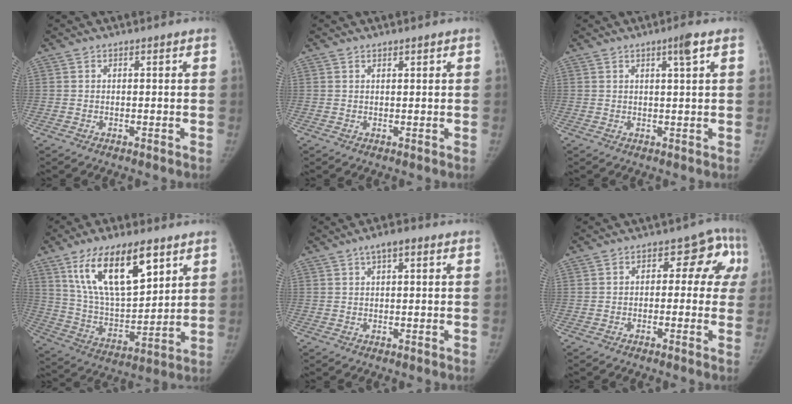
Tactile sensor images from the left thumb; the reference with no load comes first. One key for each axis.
{"total": 0.6, "fx": 0.6, "fy": 0.1, "fz": 0.2, "tx": -0.002, "ty": -0.004, "tz": 0.011}
{"total": 3.0, "fx": 1.5, "fy": 0.0, "fz": 2.5, "tx": -0.042, "ty": -0.006, "tz": 0.027}
{"total": 19.8, "fx": 10.2, "fy": 8.6, "fz": 14.6, "tx": -0.223, "ty": -0.040, "tz": 0.192}
{"total": 3.6, "fx": 1.7, "fy": 1.5, "fz": 2.9, "tx": -0.041, "ty": 0.011, "tz": 0.023}
{"total": 8.5, "fx": -0.2, "fy": 5.2, "fz": 6.8, "tx": -0.032, "ty": 0.038, "tz": -0.014}